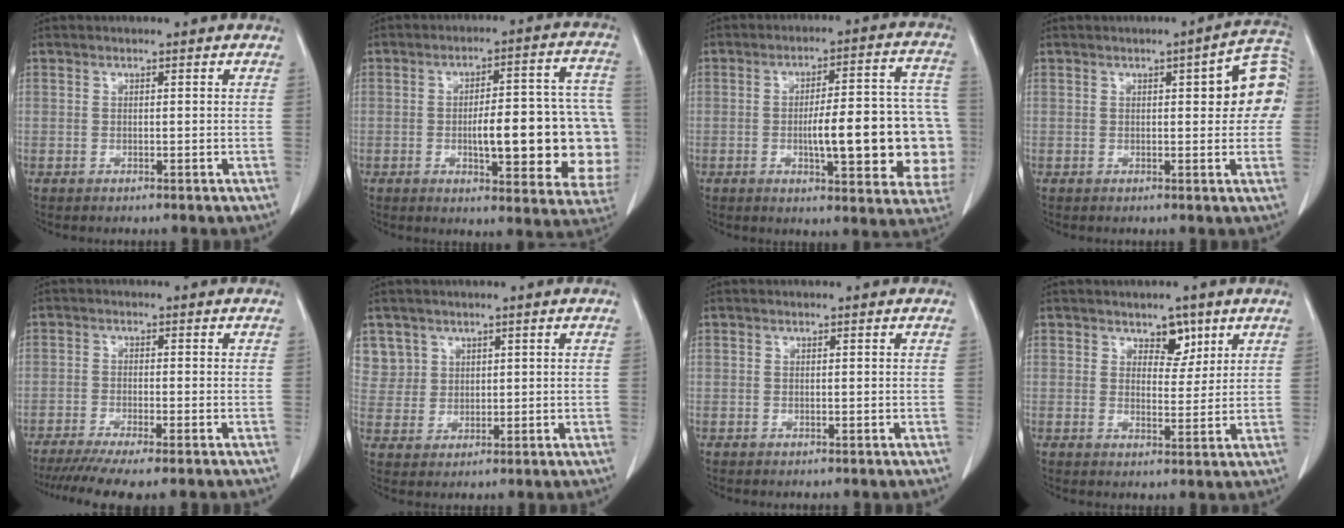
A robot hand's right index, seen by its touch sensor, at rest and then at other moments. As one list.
[{"total": 20.3, "force": [-2.8, 5.2, 19.5], "torque": [-0.171, 0.035, -0.017]}, {"total": 18.9, "force": [-2.9, 4.3, 18.2], "torque": [-0.167, 0.035, -0.023]}, {"total": 8.6, "force": [1.5, 2.2, 8.2], "torque": [-0.094, 0.022, 0.012]}, {"total": 9.8, "force": [-7.8, 0.6, 5.8], "torque": [-0.080, -0.017, -0.122]}, {"total": 5.2, "force": [3.0, 4.3, -0.3], "torque": [0.020, 0.003, 0.062]}, {"total": 0.0}, {"total": 3.9, "force": [2.5, 2.2, 2.1], "torque": [-0.020, -0.002, 0.039]}]